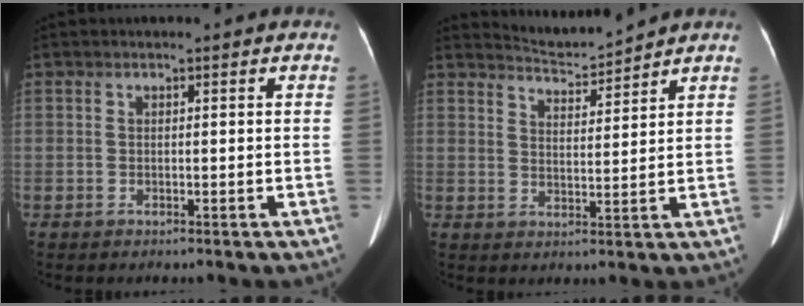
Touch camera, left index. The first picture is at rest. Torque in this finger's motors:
{"motor_torque": [0.09, -0.52, -0.05, 0.00]}